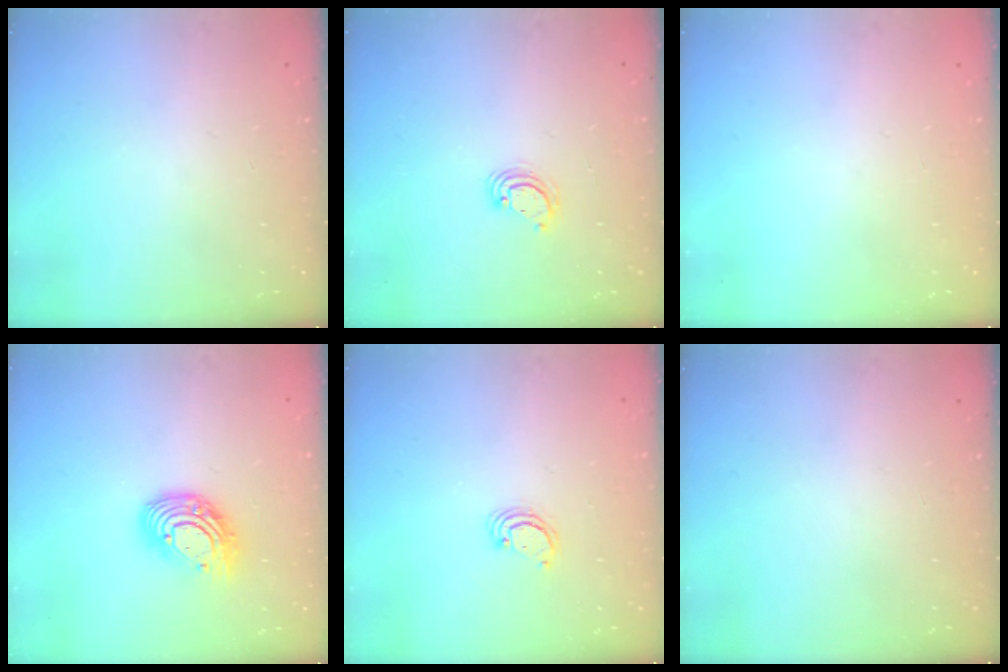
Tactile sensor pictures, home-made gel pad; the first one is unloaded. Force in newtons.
{"total": 3.7, "press": 3.7, "slide": 0.3}
{"total": 0.0}
{"total": 11.5, "press": 11.4, "slide": 0.9}
{"total": 3.1, "press": 3.1, "slide": 0.2}
{"total": 0.0}